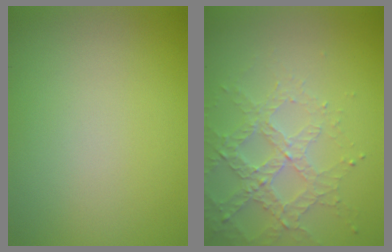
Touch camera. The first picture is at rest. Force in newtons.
{"total": 3.1, "press": 3.1, "slide": 0.6}